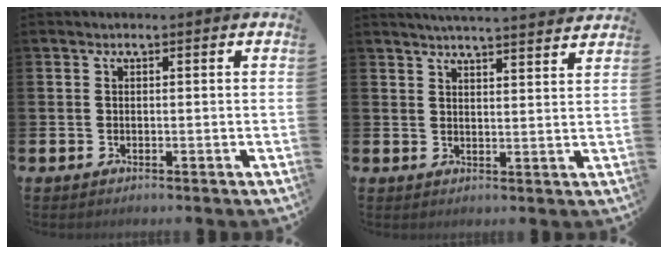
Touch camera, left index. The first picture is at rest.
{"total": 4.5, "force": [4.4, -0.7, 0.5], "torque": [-0.013, -0.028, 0.076]}